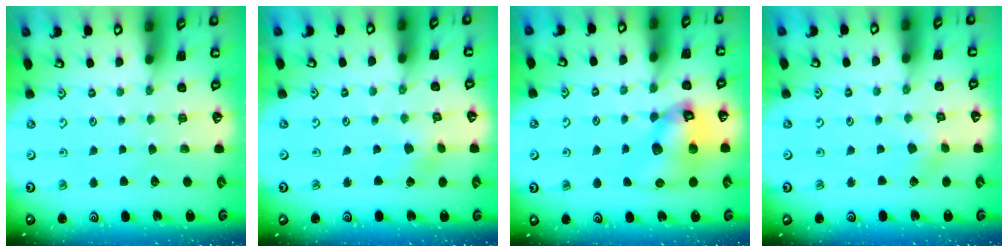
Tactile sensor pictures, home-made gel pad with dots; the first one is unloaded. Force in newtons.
{"total": 2.3, "press": 2.3, "slide": 0.4}
{"total": 13.3, "press": 13.2, "slide": 1.6}
{"total": 2.5, "press": 2.4, "slide": 0.2}